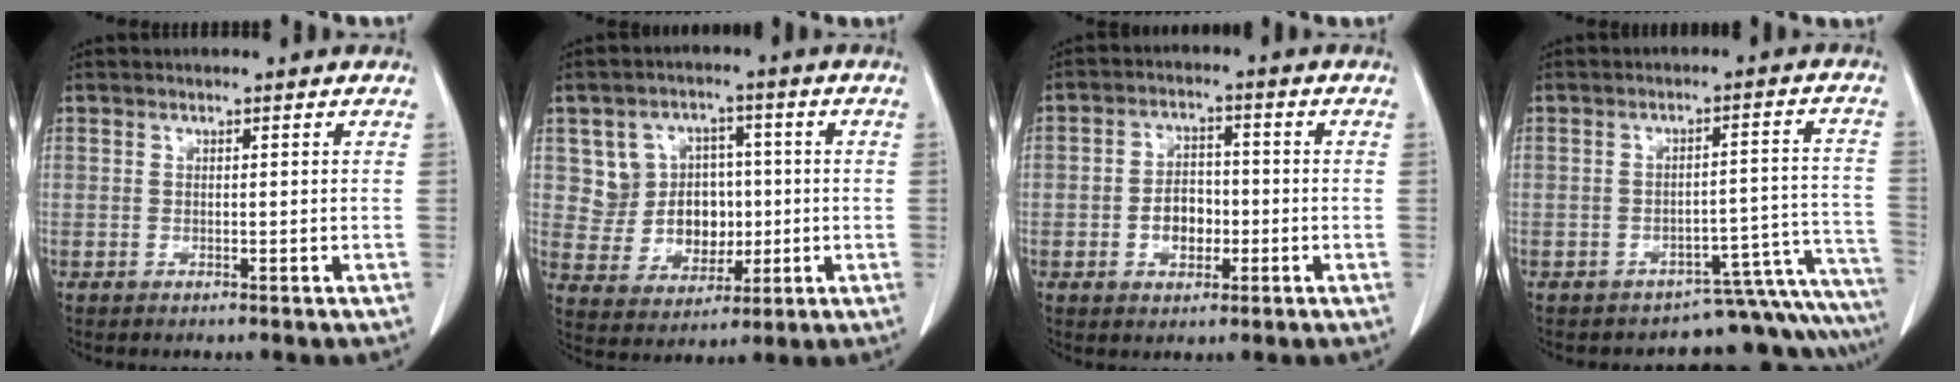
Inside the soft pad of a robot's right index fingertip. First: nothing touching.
{"total": 9.1, "force": [1.2, 8.4, 3.3], "torque": [-0.055, 0.031, 0.035]}
{"total": 5.3, "force": [-1.3, 3.6, 3.7], "torque": [-0.067, 0.013, -0.020]}
{"total": 13.3, "force": [-13.0, 2.4, 1.9], "torque": [0.023, 0.057, -0.152]}